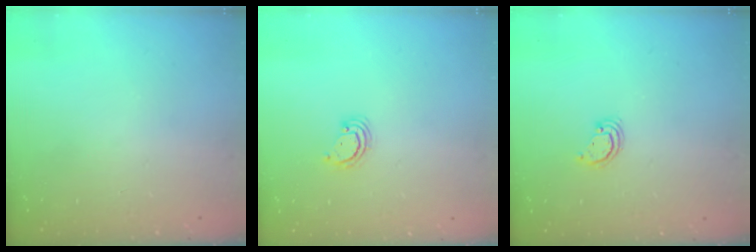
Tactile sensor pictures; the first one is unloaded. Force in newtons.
{"total": 2.9, "press": 2.8, "slide": 0.3}
{"total": 2.5, "press": 2.5, "slide": 0.2}